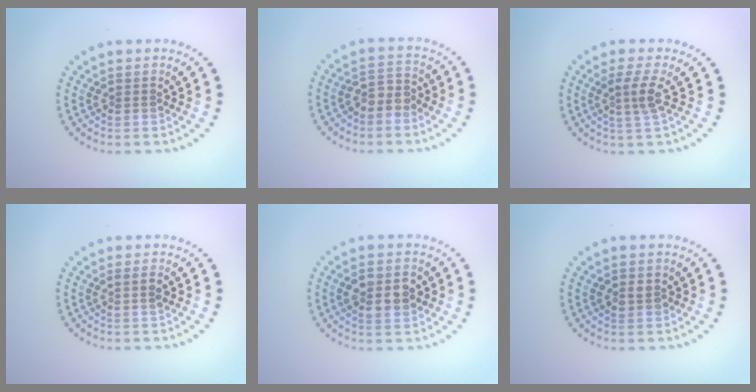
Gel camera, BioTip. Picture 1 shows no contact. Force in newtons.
{"total": 2.2, "press": 1.9, "slide": 1.2}
{"total": 2.4, "press": 1.8, "slide": 1.6}
{"total": 1.1, "press": 1.0, "slide": 0.5}
{"total": 3.7, "press": 3.7, "slide": 0.1}
{"total": 1.4, "press": 1.4, "slide": 0.3}